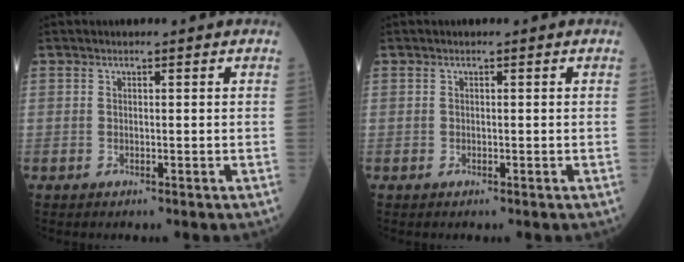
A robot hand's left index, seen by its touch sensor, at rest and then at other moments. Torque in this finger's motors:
{"motor_torque": [-0.15, -0.03, -0.02, -0.01]}